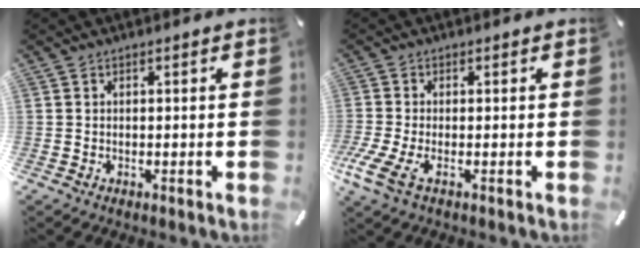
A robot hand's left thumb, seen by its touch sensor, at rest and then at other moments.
{"total": 5.2, "force": [-1.7, 1.9, 4.5], "torque": [-0.107, -0.017, -0.031]}